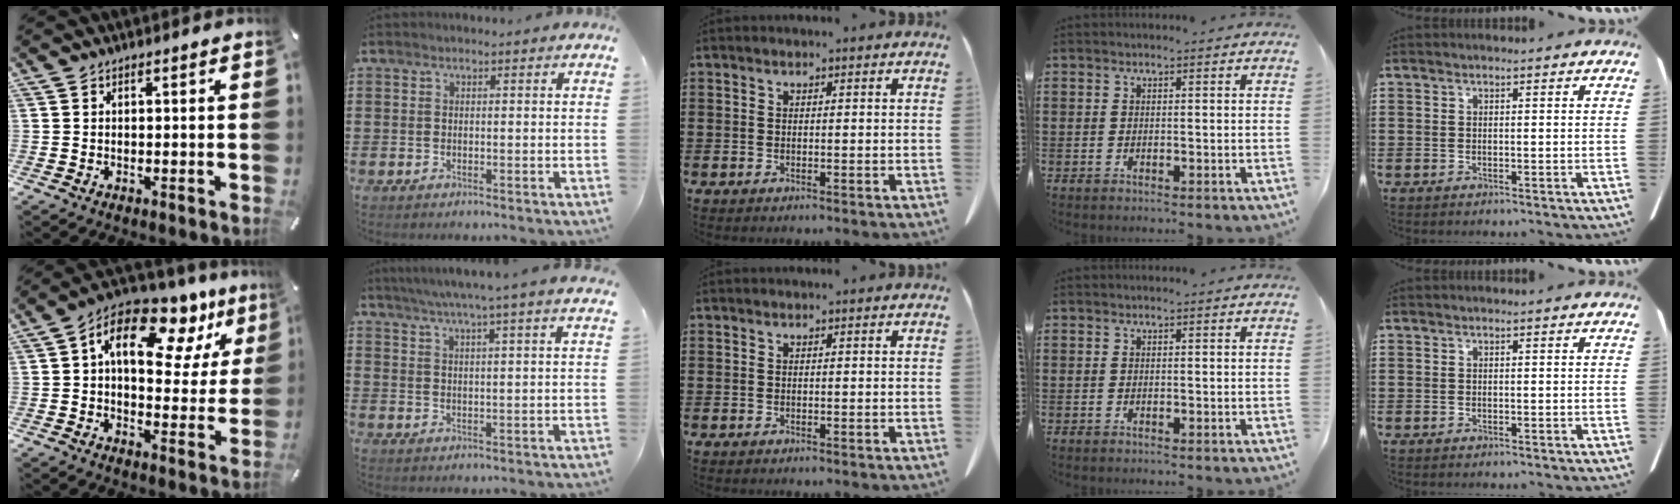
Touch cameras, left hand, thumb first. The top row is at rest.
{"thumb": {"total": 15.9, "force": [8.1, 8.7, 10.6], "torque": [-0.168, -0.042, 0.135]}, "index": {"total": 5.2, "force": [4.5, -1.0, 2.4], "torque": [-0.060, -0.019, 0.078]}}